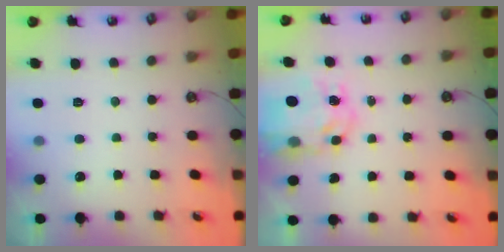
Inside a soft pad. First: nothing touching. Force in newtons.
{"total": 10.1, "press": 10.0, "slide": 0.9}